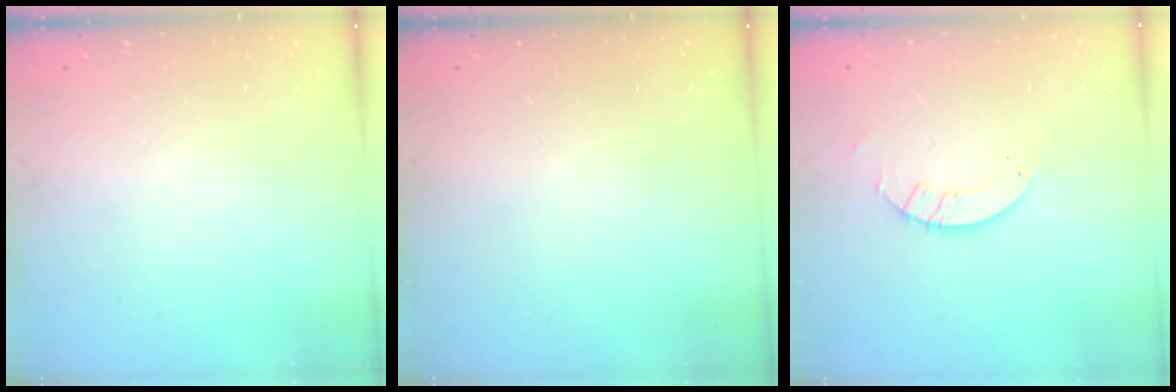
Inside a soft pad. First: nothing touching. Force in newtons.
{"total": 0.0}
{"total": 3.7, "press": 3.7, "slide": 0.2}